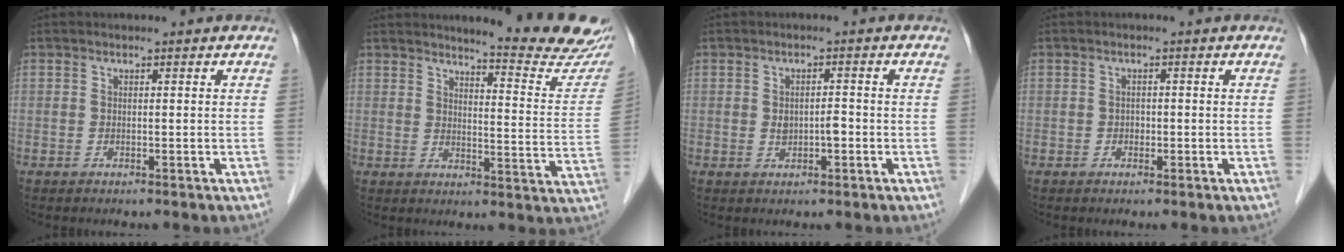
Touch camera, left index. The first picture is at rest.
{"total": 14.4, "force": [13.6, -0.1, 4.5], "torque": [-0.052, -0.087, 0.148]}
{"total": 2.4, "force": [-0.5, 1.2, 2.0], "torque": [-0.036, 0.005, -0.003]}
{"total": 0.9, "force": [-0.3, 0.7, 0.4], "torque": [-0.004, 0.002, -0.008]}